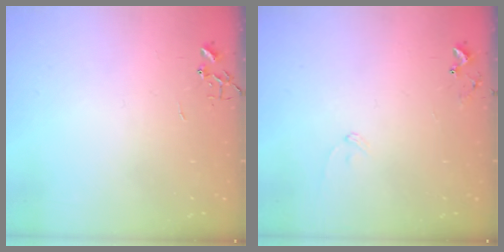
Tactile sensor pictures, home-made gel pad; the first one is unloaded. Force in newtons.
{"total": 7.8, "press": 7.7, "slide": 0.5}